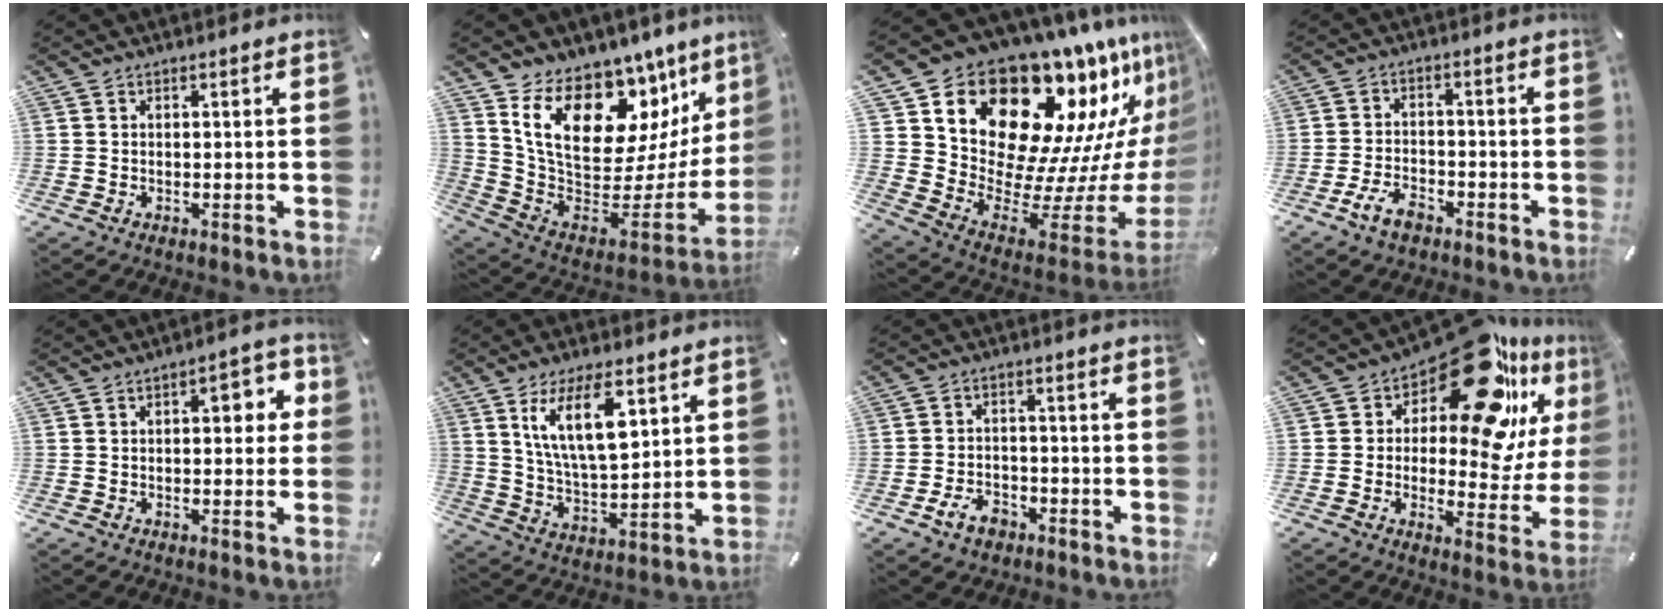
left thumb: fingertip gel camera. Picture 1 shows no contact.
{"total": 20.8, "force": [12.0, 12.8, 11.2], "torque": [-0.176, -0.093, 0.222]}
{"total": 21.2, "force": [13.9, 12.3, 10.3], "torque": [-0.158, -0.150, 0.261]}
{"total": 6.7, "force": [-4.1, 3.6, 3.9], "torque": [-0.084, 0.019, -0.079]}
{"total": 6.5, "force": [0.8, 3.4, 5.5], "torque": [-0.064, 0.001, 0.003]}
{"total": 14.0, "force": [7.0, 5.5, 10.8], "torque": [-0.220, -0.011, 0.121]}
{"total": 6.1, "force": [-3.4, 4.0, 3.0], "torque": [-0.064, 0.016, -0.064]}
{"total": 22.5, "force": [12.9, 9.8, 15.6], "torque": [-0.216, -0.096, 0.215]}